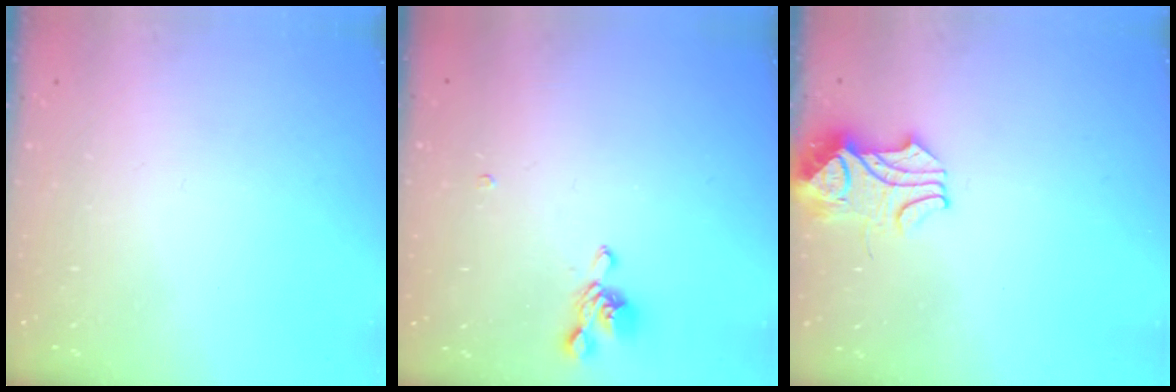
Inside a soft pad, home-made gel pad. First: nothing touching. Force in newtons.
{"total": 3.0, "press": 2.9, "slide": 0.6}
{"total": 3.7, "press": 3.6, "slide": 0.5}